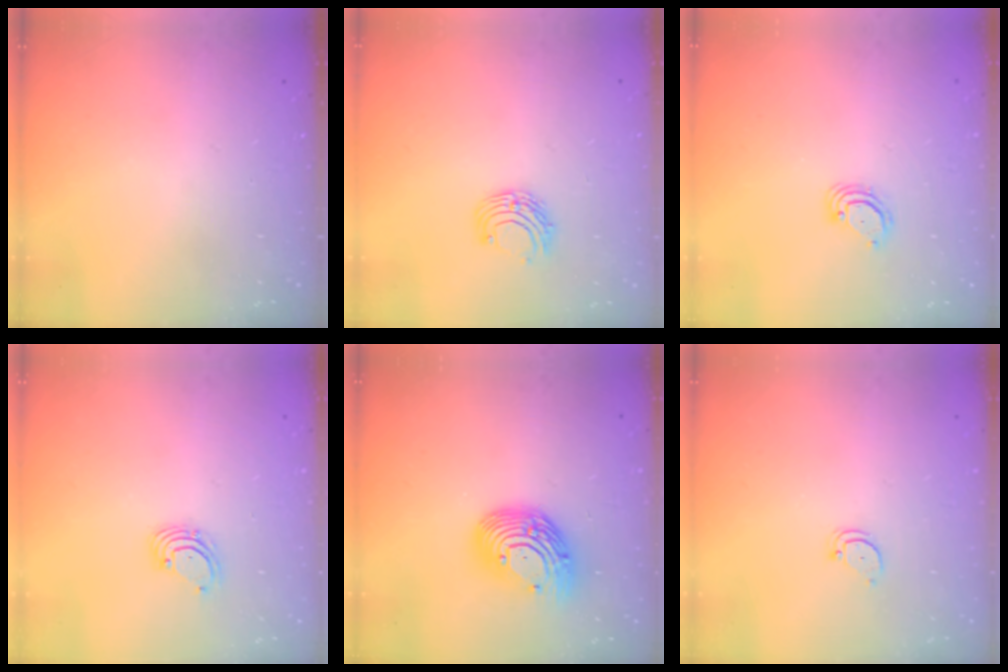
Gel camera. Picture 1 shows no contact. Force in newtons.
{"total": 6.7, "press": 6.6, "slide": 0.8}
{"total": 3.1, "press": 3.1, "slide": 0.2}
{"total": 1.8, "press": 1.8, "slide": 0.2}
{"total": 15.0, "press": 14.9, "slide": 1.5}
{"total": 2.6, "press": 2.6, "slide": 0.0}